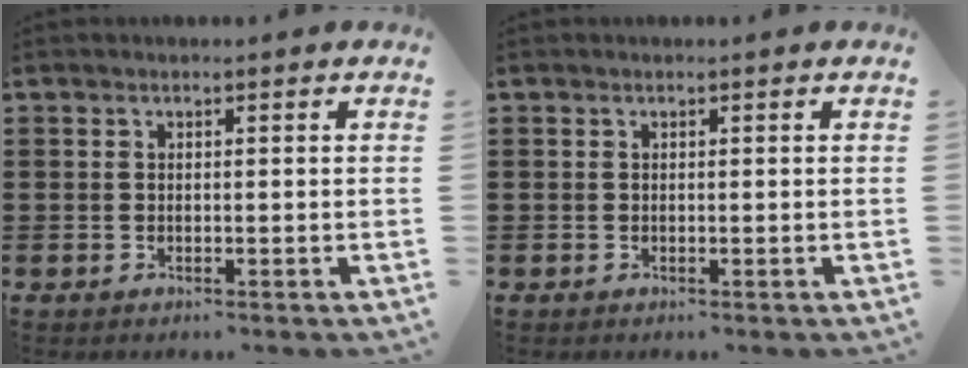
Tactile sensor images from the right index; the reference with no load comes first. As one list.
[{"total": 0.0}]